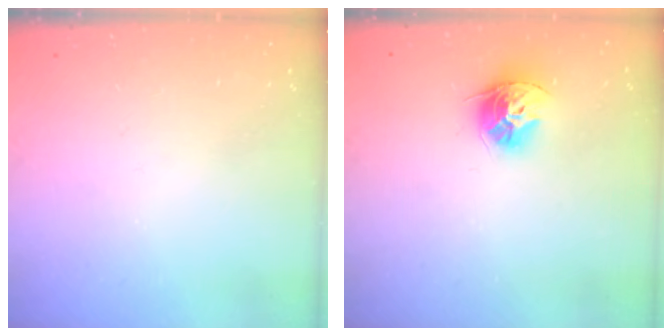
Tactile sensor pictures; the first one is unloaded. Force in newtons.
{"total": 11.1, "press": 11.0, "slide": 0.9}